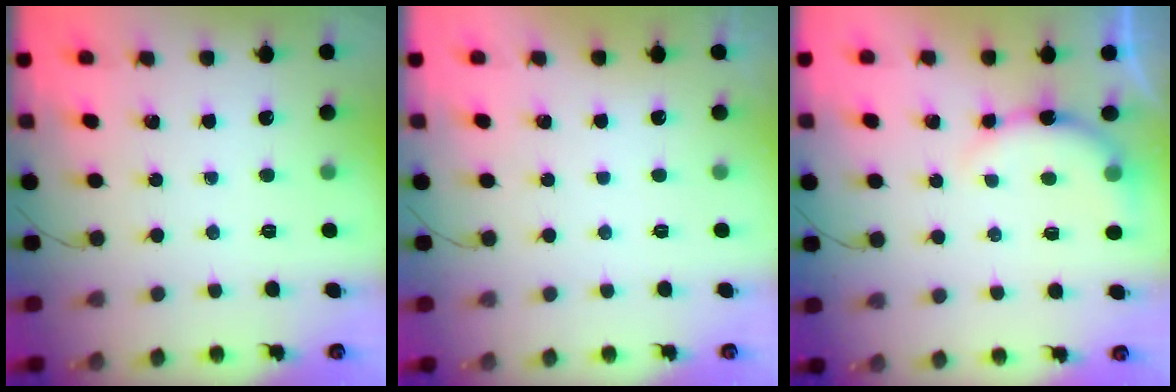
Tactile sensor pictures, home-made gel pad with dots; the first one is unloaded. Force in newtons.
{"total": 2.9, "press": 2.9, "slide": 0.1}
{"total": 7.9, "press": 7.8, "slide": 1.0}